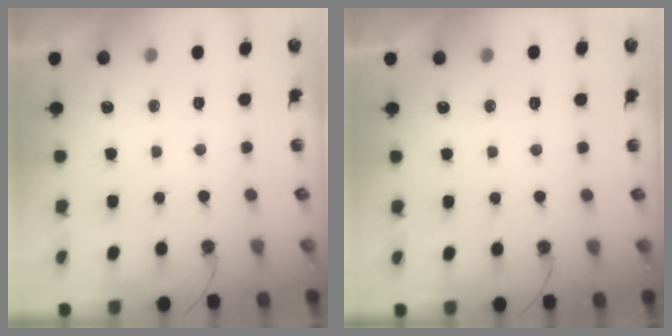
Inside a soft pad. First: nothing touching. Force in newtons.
{"total": 0.0}